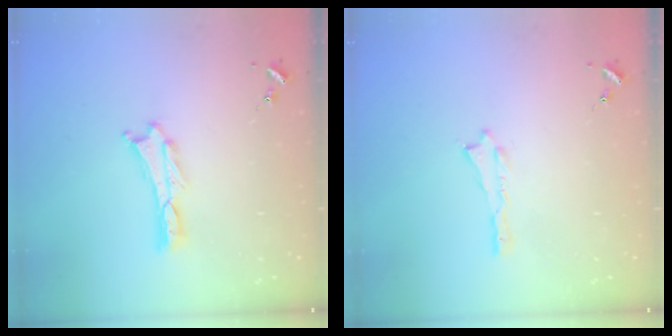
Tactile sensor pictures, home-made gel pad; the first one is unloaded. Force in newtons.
{"total": 0.0}